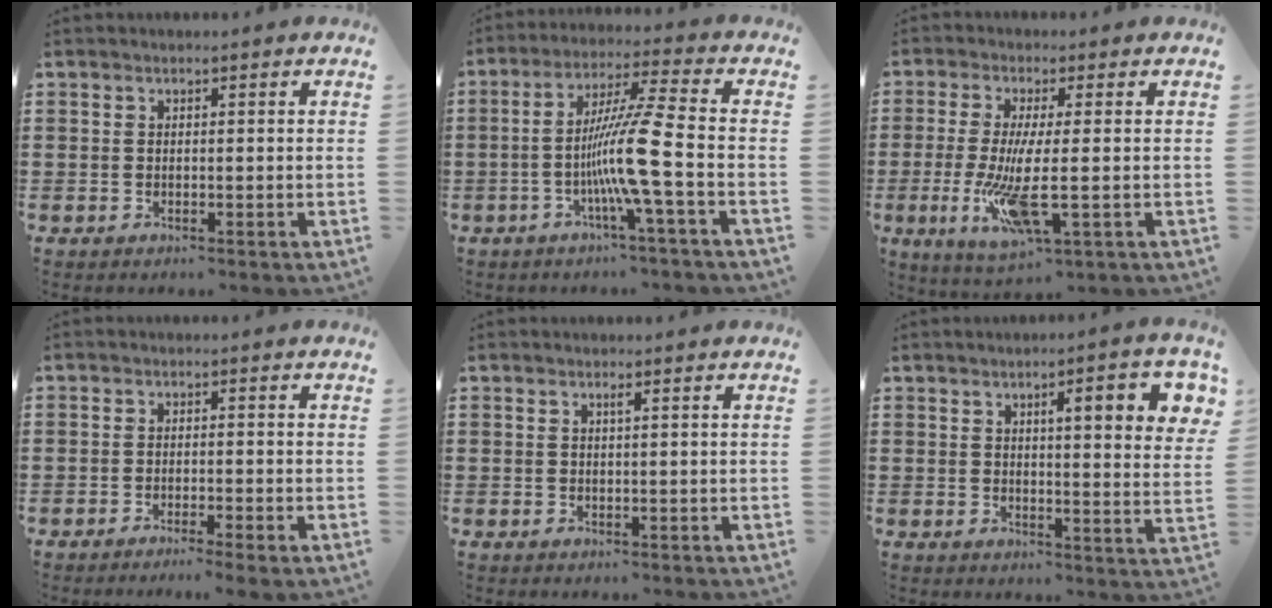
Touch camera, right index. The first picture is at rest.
{"total": 10.5, "force": [-3.0, -1.2, 10.0], "torque": [-0.193, -0.012, -0.066]}
{"total": 9.6, "force": [-1.7, 1.6, 9.3], "torque": [-0.203, -0.028, -0.032]}
{"total": 1.7, "force": [-1.5, -0.3, 0.7], "torque": [-0.013, 0.000, -0.029]}
{"total": 0.6, "force": [0.2, -0.1, 0.5], "torque": [-0.009, -0.002, 0.004]}
{"total": 6.8, "force": [2.5, 1.2, 6.2], "torque": [-0.097, -0.003, 0.032]}